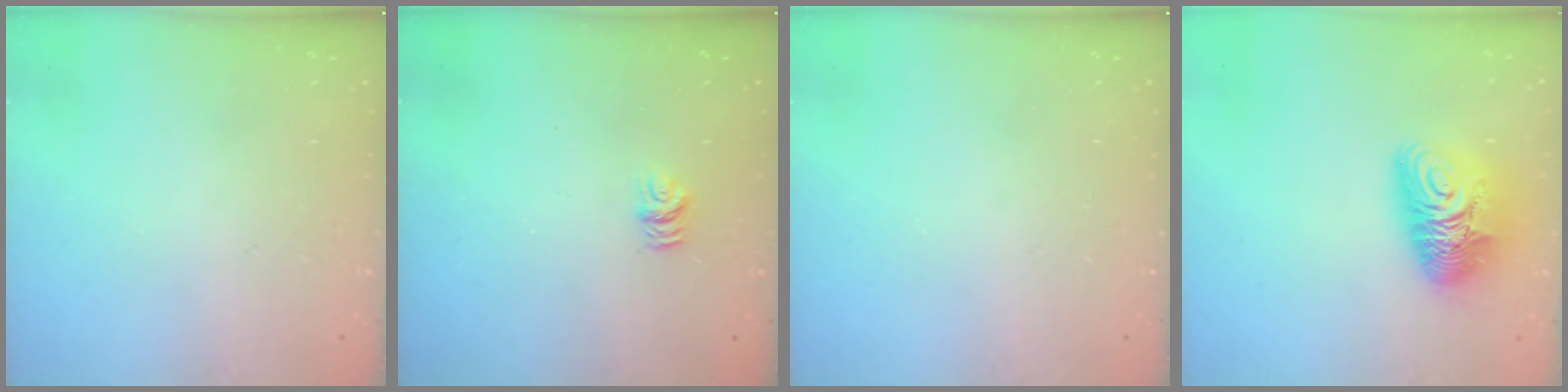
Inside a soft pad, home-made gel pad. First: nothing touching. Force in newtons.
{"total": 5.3, "press": 5.3, "slide": 0.3}
{"total": 0.0}
{"total": 11.8, "press": 11.8, "slide": 1.3}